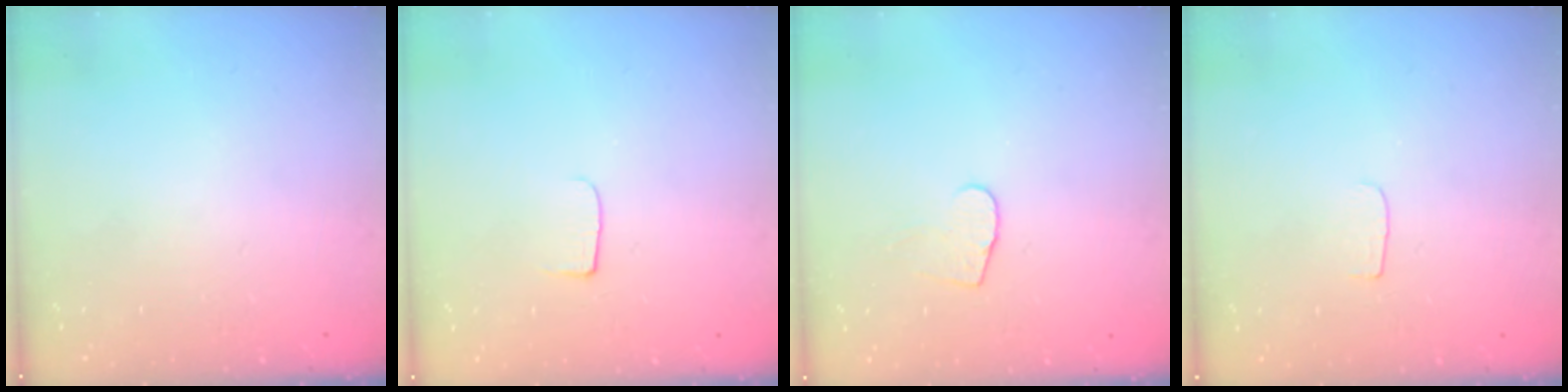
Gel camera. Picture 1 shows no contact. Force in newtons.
{"total": 4.8, "press": 4.8, "slide": 0.6}
{"total": 5.0, "press": 5.0, "slide": 0.4}
{"total": 3.1, "press": 3.1, "slide": 0.3}